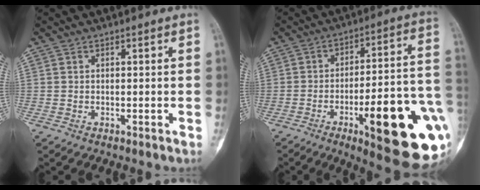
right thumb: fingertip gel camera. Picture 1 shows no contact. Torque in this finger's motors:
{"motor_torque": [3.17, 1.84, 1.96, -0.81, 0.42]}